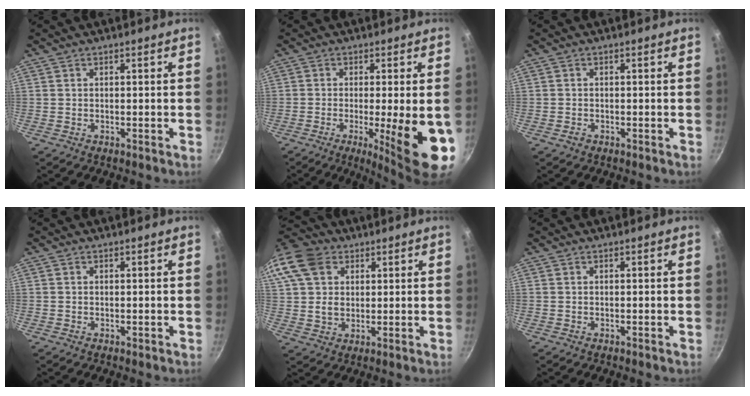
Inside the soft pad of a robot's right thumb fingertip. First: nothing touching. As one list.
[{"total": 13.9, "force": [-3.2, 2.5, 13.3], "torque": [-0.176, -0.009, -0.038]}, {"total": 0.8, "force": [-0.5, 0.6, 0.2], "torque": [-0.005, 0.003, -0.009]}, {"total": 0.0}, {"total": 17.3, "force": [6.3, 13.2, 9.2], "torque": [-0.201, 0.019, 0.110]}, {"total": 0.0}]